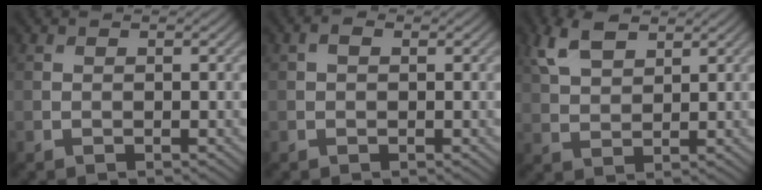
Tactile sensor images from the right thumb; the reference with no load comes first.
{"total": 1.2, "force": [0.3, 0.7, 0.9], "torque": [-0.016, 0.005, 0.001]}
{"total": 5.9, "force": [3.4, 2.8, 3.9], "torque": [-0.097, 0.008, 0.070]}